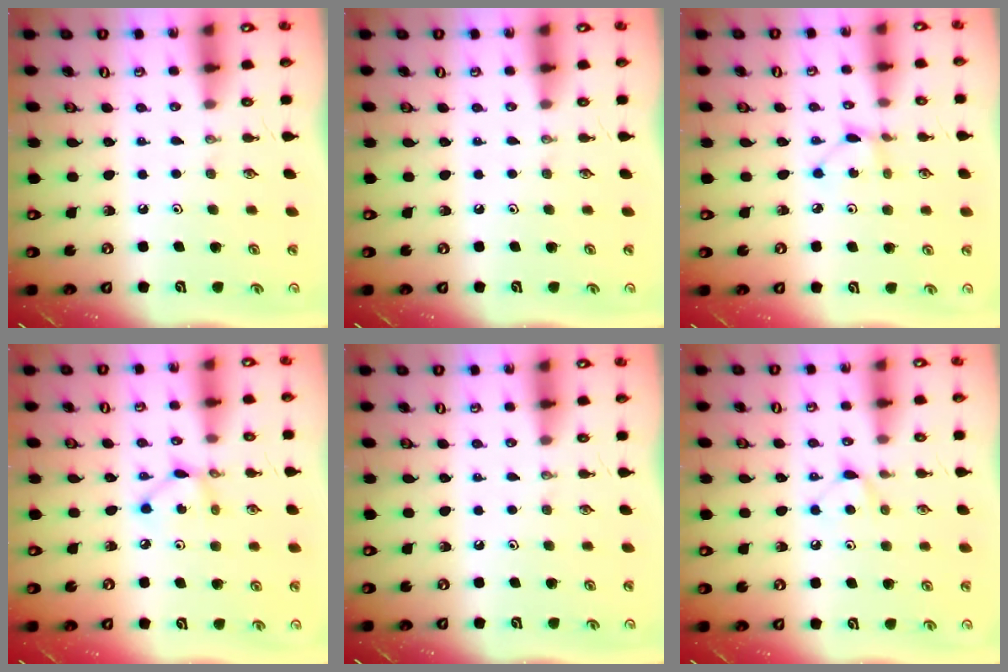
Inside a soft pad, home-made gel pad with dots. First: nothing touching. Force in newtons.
{"total": 0.0}
{"total": 2.0, "press": 2.0, "slide": 0.3}
{"total": 4.5, "press": 4.5, "slide": 0.2}
{"total": 0.0}
{"total": 6.0, "press": 6.0, "slide": 0.7}